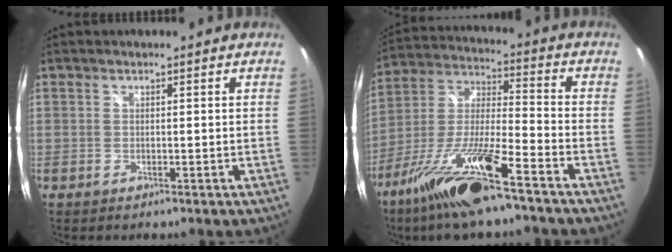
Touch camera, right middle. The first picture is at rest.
{"total": 17.1, "force": [-11.6, 1.8, 12.4], "torque": [-0.251, -0.016, -0.221]}